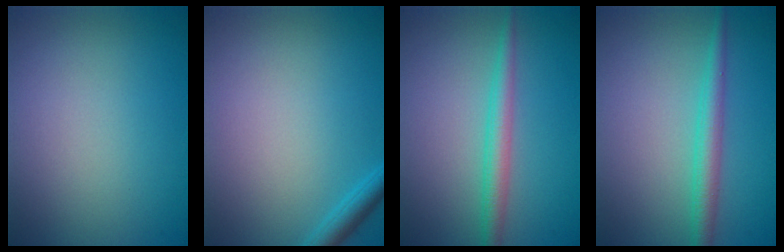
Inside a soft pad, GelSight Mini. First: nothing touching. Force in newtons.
{"total": 1.7, "press": 1.7, "slide": 0.1}
{"total": 2.5, "press": 2.5, "slide": 0.1}
{"total": 2.7, "press": 2.7, "slide": 0.0}